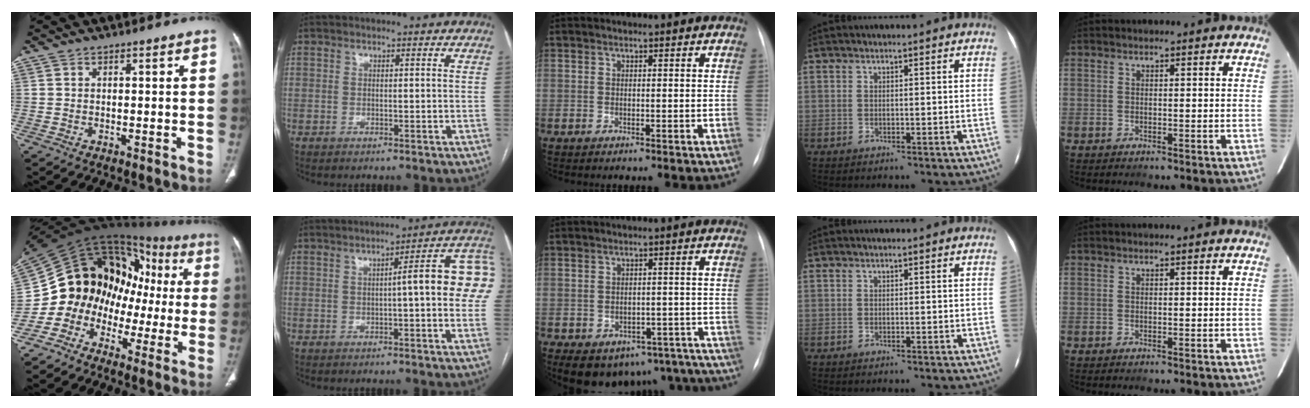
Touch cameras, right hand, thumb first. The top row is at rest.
{"thumb": {"total": 17.9, "force": [-4.3, 14.5, 9.5], "torque": [-0.109, 0.107, -0.078]}, "index": {"total": 12.2, "force": [1.0, 1.5, 12.1], "torque": [-0.150, 0.032, 0.004]}, "middle": {"total": 17.5, "force": [-13.0, 10.1, 5.8], "torque": [-0.090, 0.024, -0.137]}}